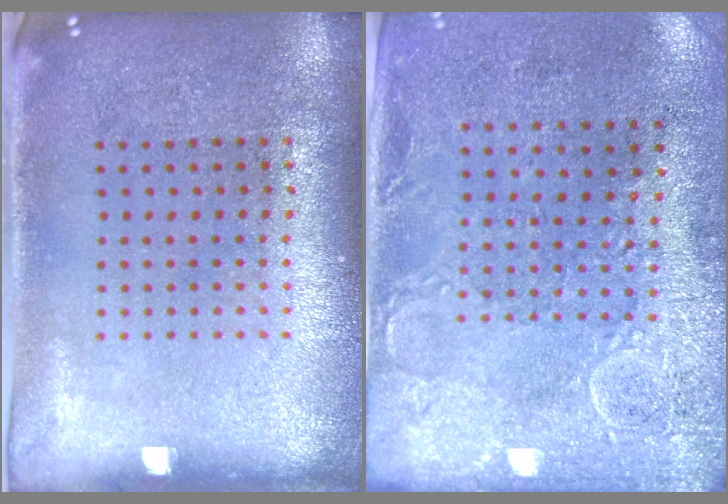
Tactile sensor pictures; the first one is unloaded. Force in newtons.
{"total": 2.9, "press": 2.3, "slide": 1.8}